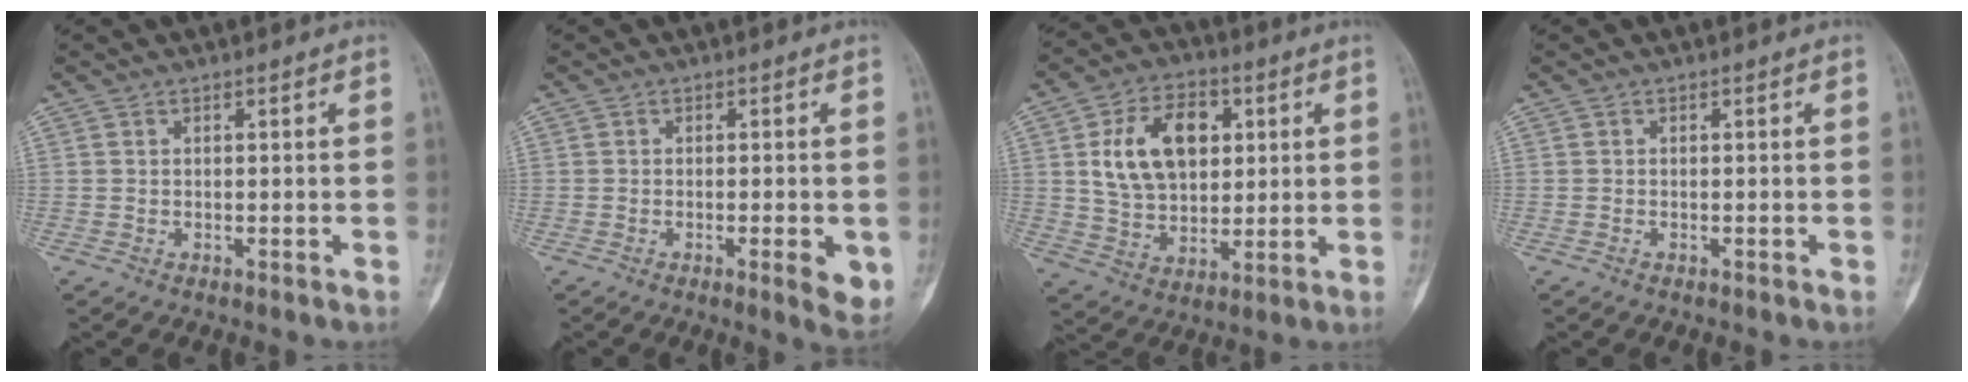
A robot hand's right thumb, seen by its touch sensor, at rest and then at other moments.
{"total": 4.8, "force": [-1.2, 1.3, 4.4], "torque": [-0.058, -0.009, -0.015]}
{"total": 15.1, "force": [3.7, 10.1, 10.6], "torque": [-0.149, -0.004, 0.067]}
{"total": 0.0}